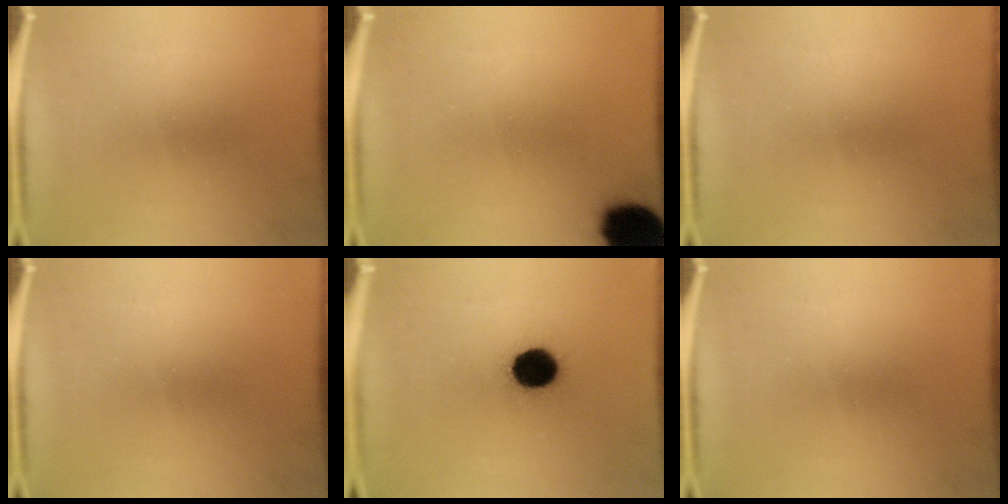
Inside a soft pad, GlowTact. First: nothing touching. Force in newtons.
{"total": 15.4}
{"total": 0.0}
{"total": 0.0}
{"total": 11.1}
{"total": 0.0}